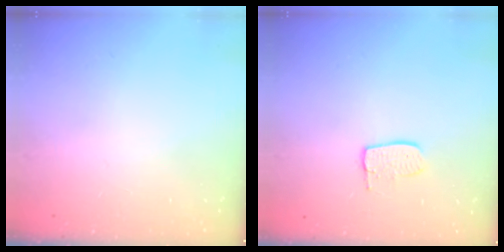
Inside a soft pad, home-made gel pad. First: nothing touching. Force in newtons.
{"total": 6.3, "press": 6.3, "slide": 0.4}